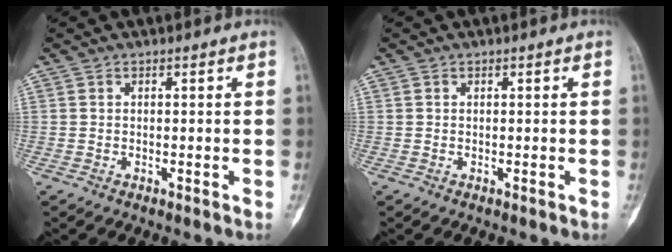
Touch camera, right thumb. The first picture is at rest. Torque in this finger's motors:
{"motor_torque": [0.10, 0.00, -0.15, 0.00, -0.06]}